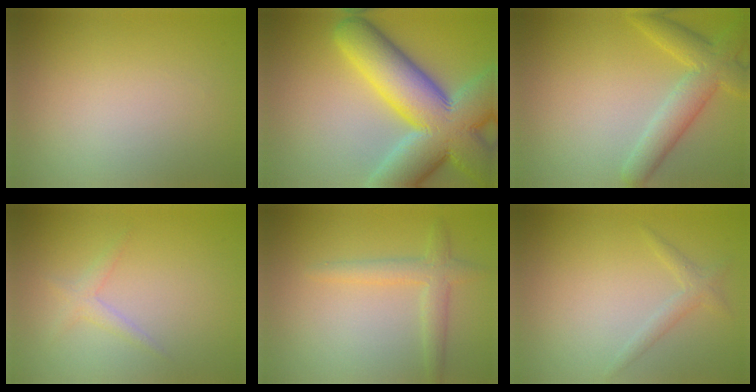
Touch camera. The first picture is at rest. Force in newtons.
{"total": 14.5, "press": 14.4, "slide": 0.9}
{"total": 4.9, "press": 4.9, "slide": 0.2}
{"total": 1.3, "press": 1.3, "slide": 0.2}
{"total": 2.4, "press": 2.4, "slide": 0.1}
{"total": 1.4, "press": 1.4, "slide": 0.1}